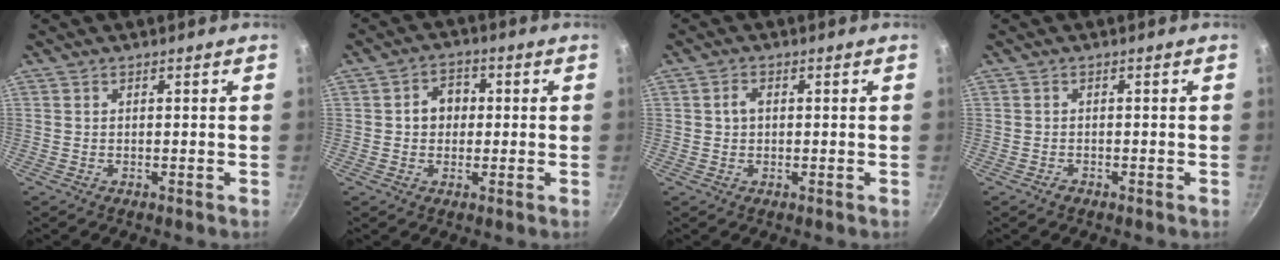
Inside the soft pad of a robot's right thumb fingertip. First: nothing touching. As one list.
[{"total": 5.0, "force": [0.2, 4.1, 2.8], "torque": [-0.022, 0.015, -0.006]}, {"total": 2.1, "force": [0.2, 1.6, 1.4], "torque": [-0.020, 0.006, 0.003]}, {"total": 0.9, "force": [-0.7, 0.5, 0.3], "torque": [-0.006, 0.001, -0.015]}]